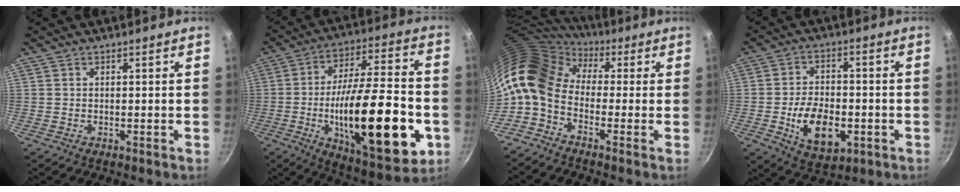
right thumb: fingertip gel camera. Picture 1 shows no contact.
{"total": 28.5, "force": [-7.0, 10.1, 25.7], "torque": [-0.382, 0.021, -0.098]}
{"total": 13.2, "force": [1.5, 8.7, 9.8], "torque": [-0.176, 0.016, 0.004]}
{"total": 11.9, "force": [-3.3, 7.1, 9.0], "torque": [-0.129, 0.011, -0.048]}